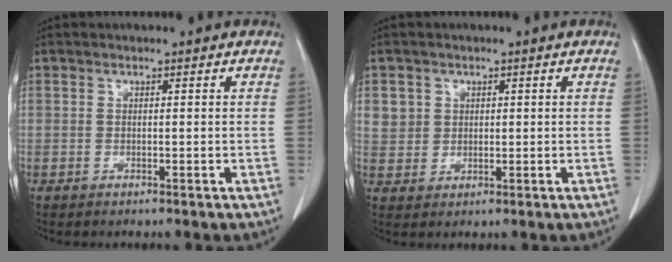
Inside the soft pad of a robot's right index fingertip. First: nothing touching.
{"total": 4.0, "force": [1.5, 3.7, 0.6], "torque": [-0.004, 0.001, 0.033]}